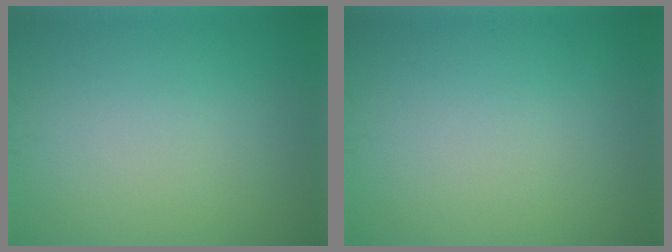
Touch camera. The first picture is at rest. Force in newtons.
{"total": 0.0}